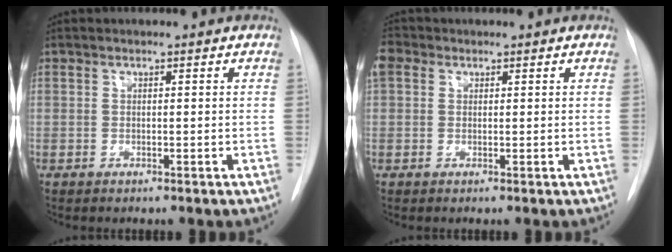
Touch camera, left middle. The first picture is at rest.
{"total": 3.2, "force": [1.4, 2.6, 1.3], "torque": [-0.039, 0.022, 0.029]}